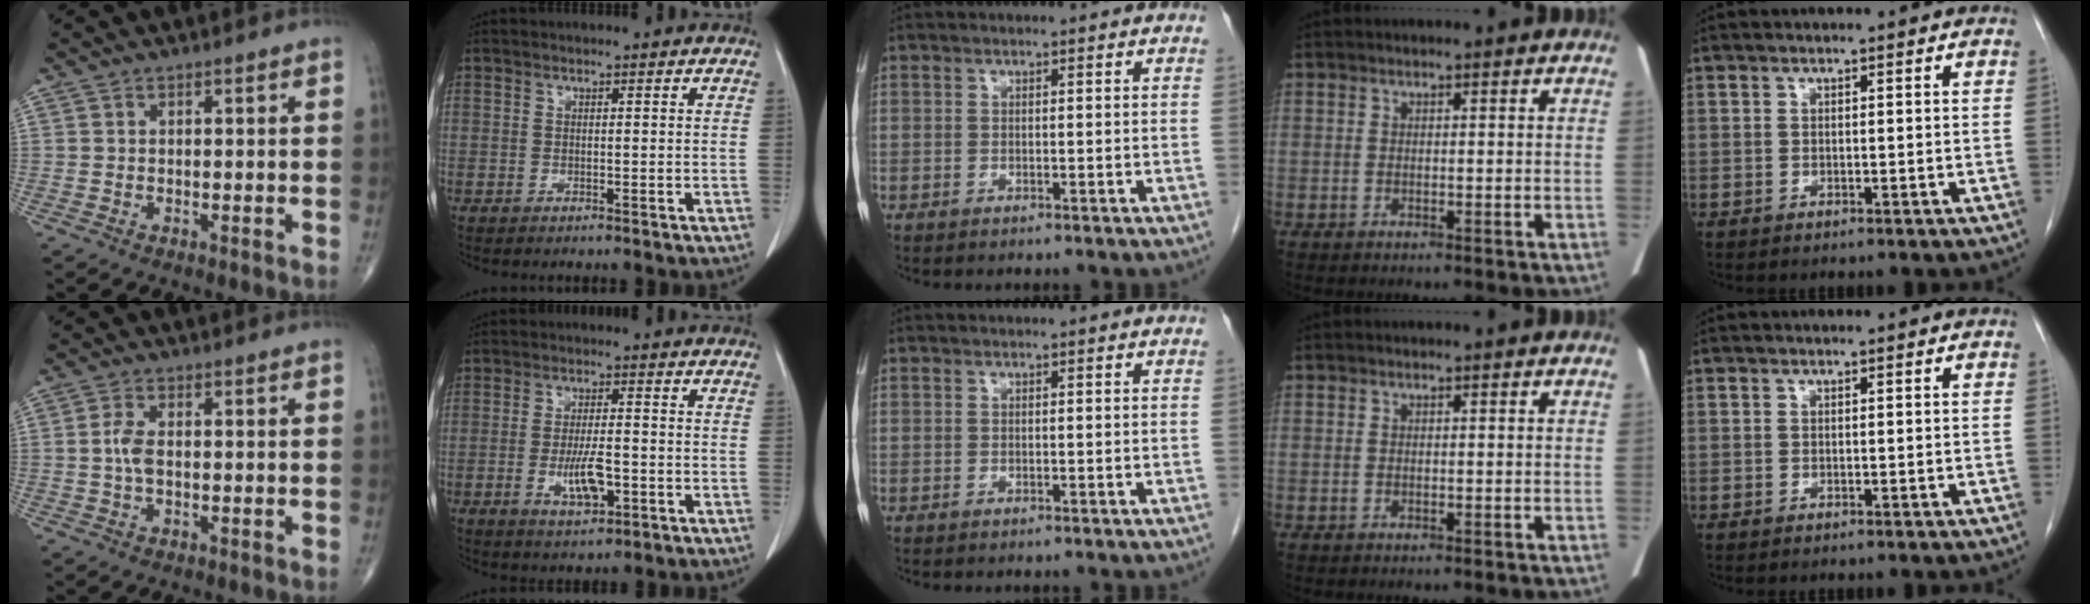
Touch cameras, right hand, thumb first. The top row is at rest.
{"thumb": {"total": 3.5, "force": [0.0, 1.8, 3.1], "torque": [-0.071, 0.005, -0.002]}, "index": {"total": 6.7, "force": [-2.0, 2.2, 6.0], "torque": [-0.114, -0.003, -0.028]}}